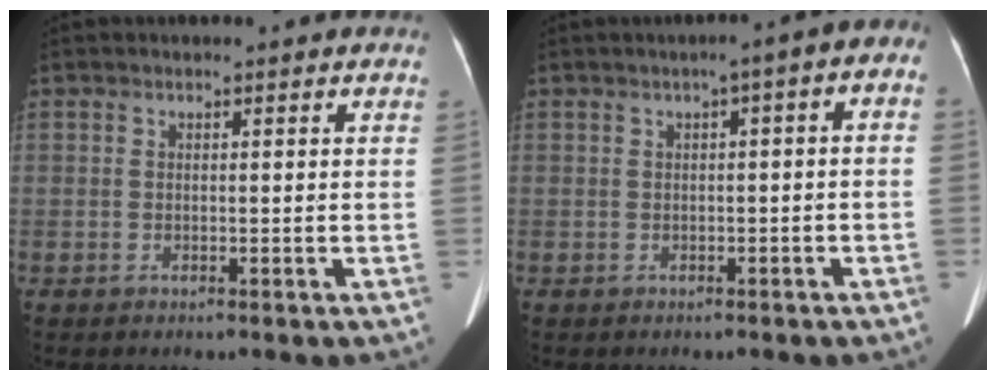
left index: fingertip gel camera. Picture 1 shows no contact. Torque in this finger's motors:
{"motor_torque": [0.20, -0.36, 0.00, -0.05]}